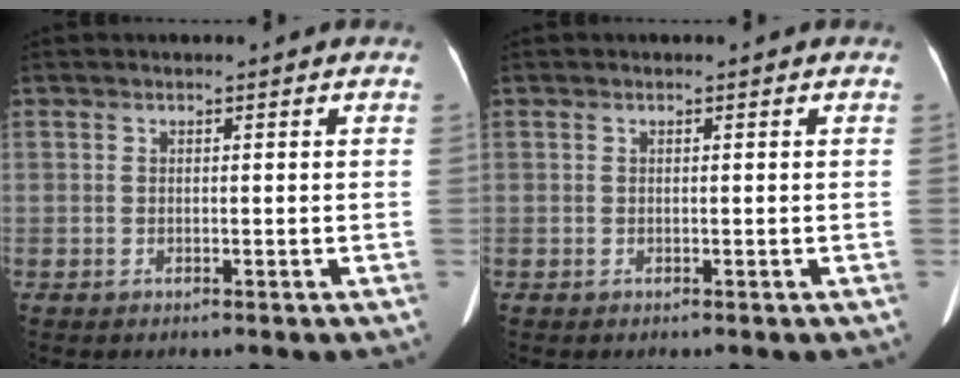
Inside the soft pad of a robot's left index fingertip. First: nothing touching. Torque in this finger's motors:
{"motor_torque": [0.12, -0.01, 0.06, -0.01]}